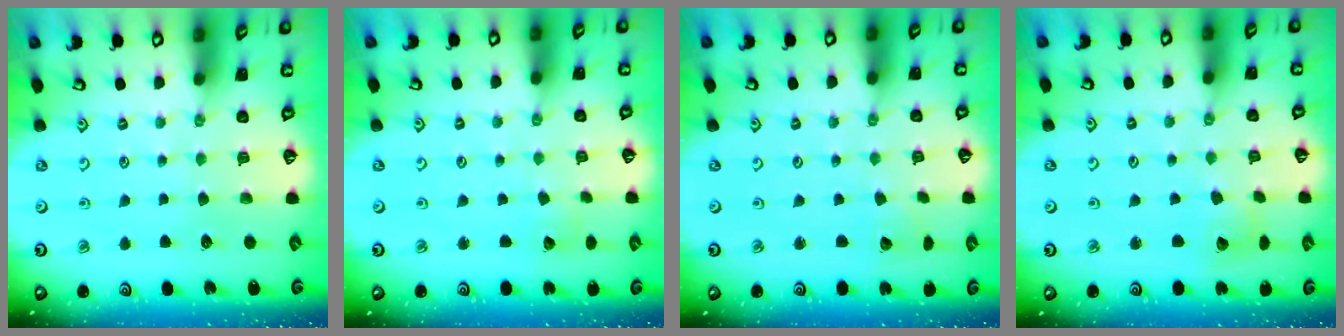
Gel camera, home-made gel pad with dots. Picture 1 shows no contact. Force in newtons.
{"total": 2.9, "press": 2.9, "slide": 0.3}
{"total": 2.1, "press": 2.1, "slide": 0.2}
{"total": 4.8, "press": 4.8, "slide": 0.6}